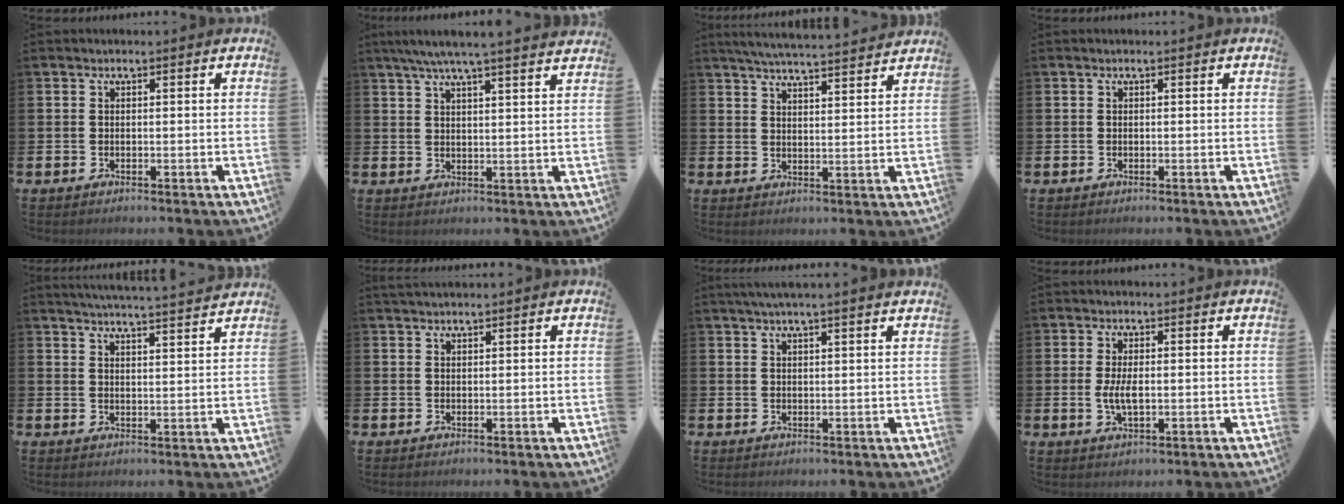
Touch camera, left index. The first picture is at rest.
{"total": 5.7, "force": [5.2, -0.6, 2.2], "torque": [-0.061, -0.015, 0.094]}
{"total": 5.3, "force": [5.2, -0.2, 1.0], "torque": [-0.027, -0.033, 0.090]}
{"total": 0.0}
{"total": 4.7, "force": [4.6, -0.8, 0.5], "torque": [-0.015, -0.033, 0.079]}
{"total": 1.1, "force": [1.1, 0.0, 0.2], "torque": [0.000, -0.001, 0.018]}
{"total": 2.6, "force": [2.3, -0.3, 1.1], "torque": [-0.021, -0.004, 0.042]}
{"total": 3.4, "force": [-0.1, 1.4, 3.1], "torque": [-0.052, 0.001, -0.004]}